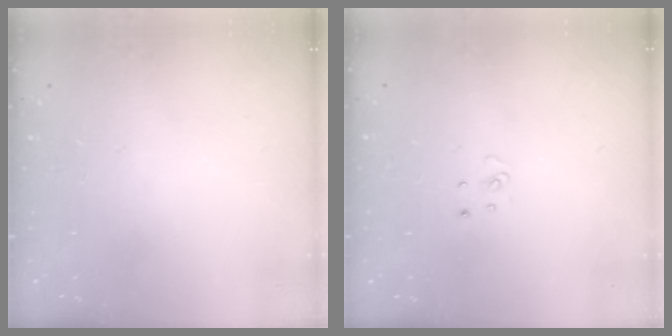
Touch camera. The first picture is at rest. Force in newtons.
{"total": 3.1, "press": 3.1, "slide": 0.2}